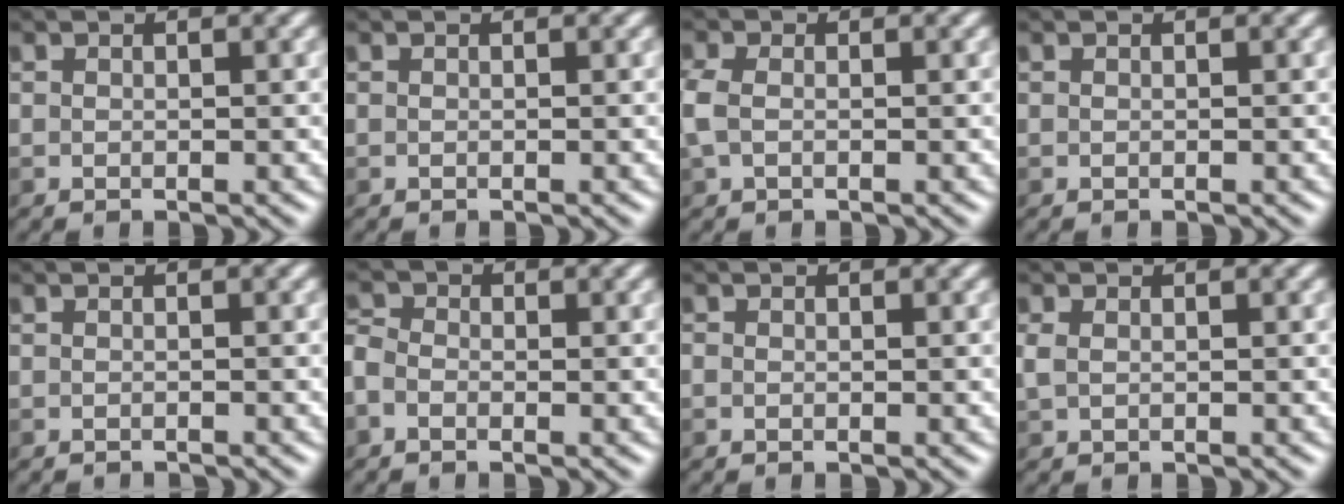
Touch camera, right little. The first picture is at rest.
{"total": 0.0}
{"total": 2.1, "force": [-0.1, 1.5, 1.5], "torque": [-0.043, 0.003, -0.009]}
{"total": 0.0}
{"total": 1.1, "force": [-1.0, 0.1, 0.3], "torque": [0.003, -0.003, -0.018]}
{"total": 1.9, "force": [-0.8, 1.4, 1.0], "torque": [-0.027, 0.004, -0.026]}
{"total": 0.0}
{"total": 1.1, "force": [0.2, 0.7, 0.8], "torque": [-0.022, 0.001, 0.003]}